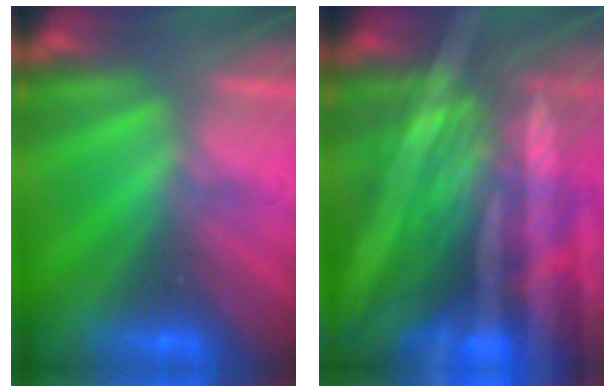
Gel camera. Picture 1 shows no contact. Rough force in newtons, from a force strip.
{"total": 7.4}